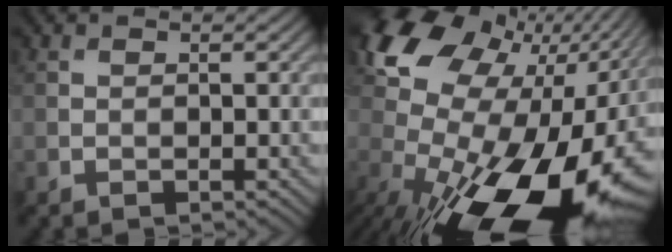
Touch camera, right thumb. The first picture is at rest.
{"total": 20.2, "force": [-1.3, 13.1, 15.3], "torque": [-0.253, -0.046, -0.009]}